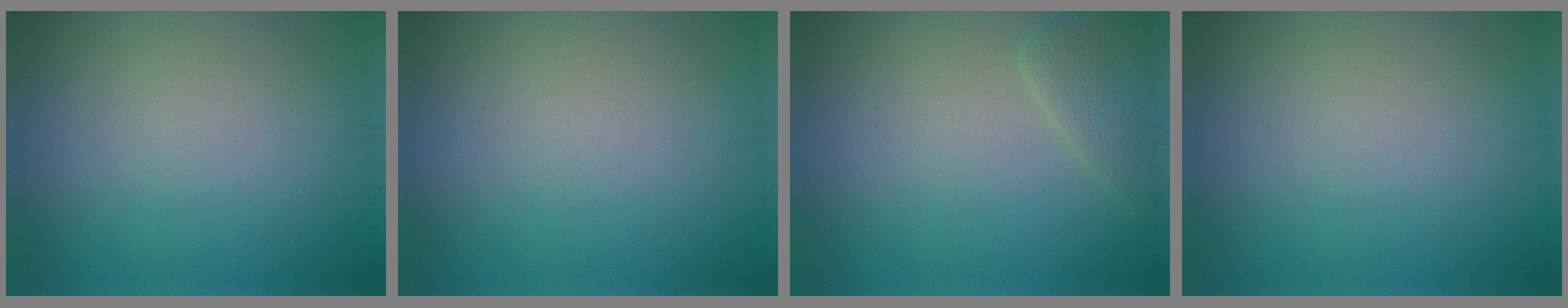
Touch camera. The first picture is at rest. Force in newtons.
{"total": 0.0}
{"total": 2.4, "press": 2.4, "slide": 0.2}
{"total": 0.0}